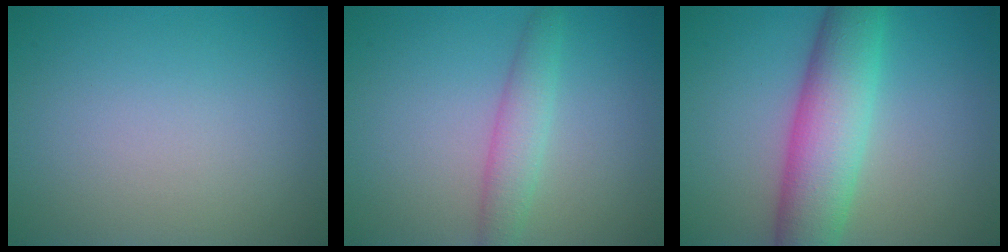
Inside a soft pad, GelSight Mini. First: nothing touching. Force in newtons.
{"total": 2.7, "press": 2.7, "slide": 0.1}
{"total": 7.8, "press": 7.8, "slide": 0.2}